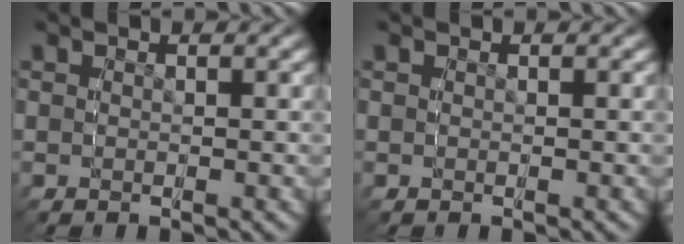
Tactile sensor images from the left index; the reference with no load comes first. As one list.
[{"total": 0.0}]